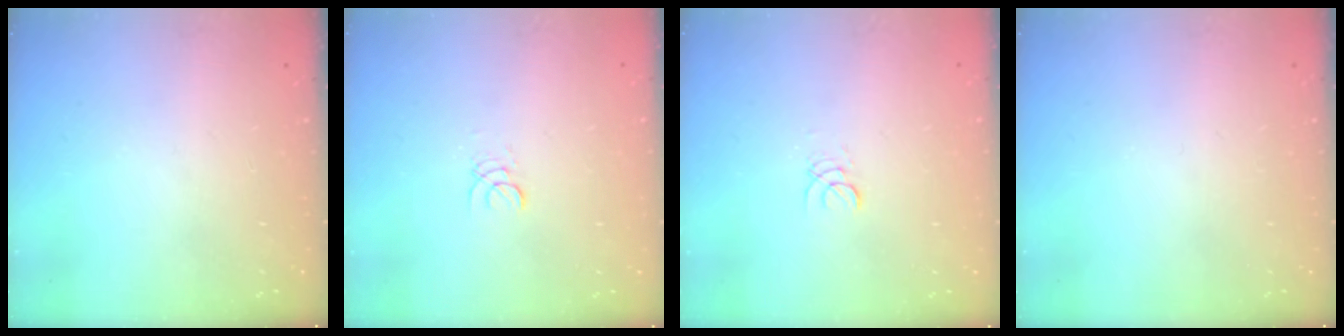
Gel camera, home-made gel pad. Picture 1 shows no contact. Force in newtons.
{"total": 1.6, "press": 1.6, "slide": 0.3}
{"total": 1.6, "press": 1.6, "slide": 0.3}
{"total": 0.0}